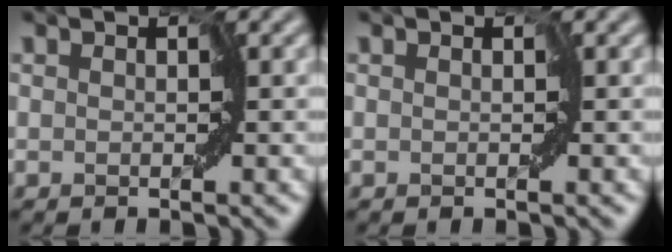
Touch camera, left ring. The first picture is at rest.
{"total": 0.0}